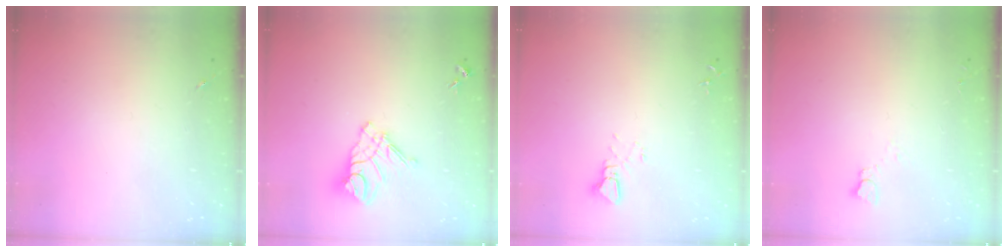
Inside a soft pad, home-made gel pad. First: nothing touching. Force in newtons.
{"total": 12.6, "press": 12.5, "slide": 1.3}
{"total": 2.5, "press": 2.5, "slide": 0.1}
{"total": 2.5, "press": 2.5, "slide": 0.2}